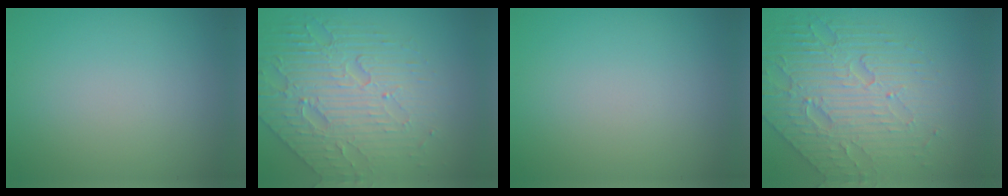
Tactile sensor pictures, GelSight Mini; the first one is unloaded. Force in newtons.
{"total": 7.0, "press": 5.4, "slide": 4.5}
{"total": 0.0}
{"total": 7.3, "press": 5.5, "slide": 4.8}